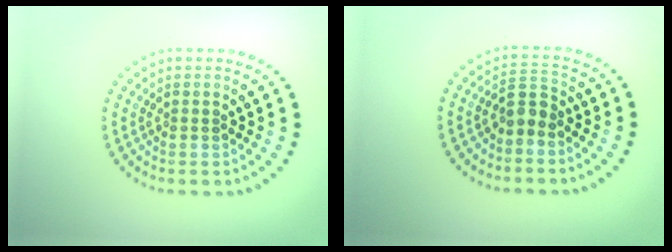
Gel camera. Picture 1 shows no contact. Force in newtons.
{"total": 1.8, "press": 1.6, "slide": 1.0}